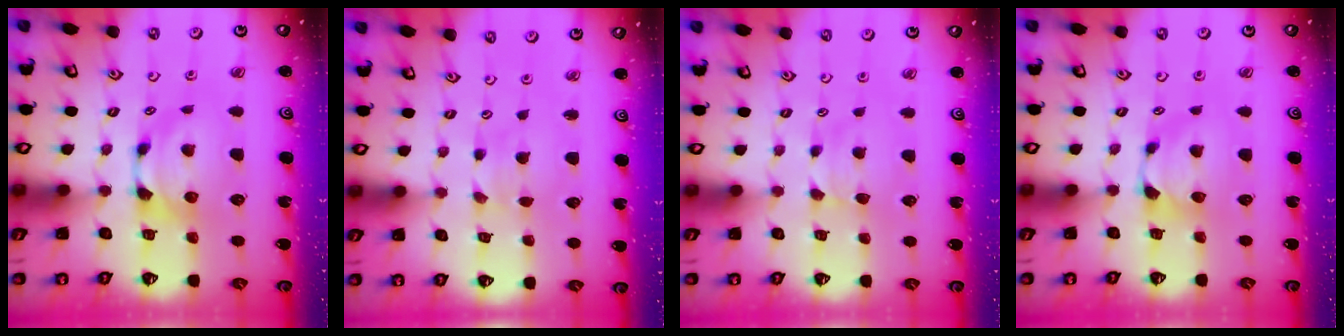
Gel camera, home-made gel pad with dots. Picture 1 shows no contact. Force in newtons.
{"total": 3.7, "press": 3.7, "slide": 0.2}
{"total": 1.9, "press": 1.8, "slide": 0.4}
{"total": 0.9, "press": 0.4, "slide": 0.8}